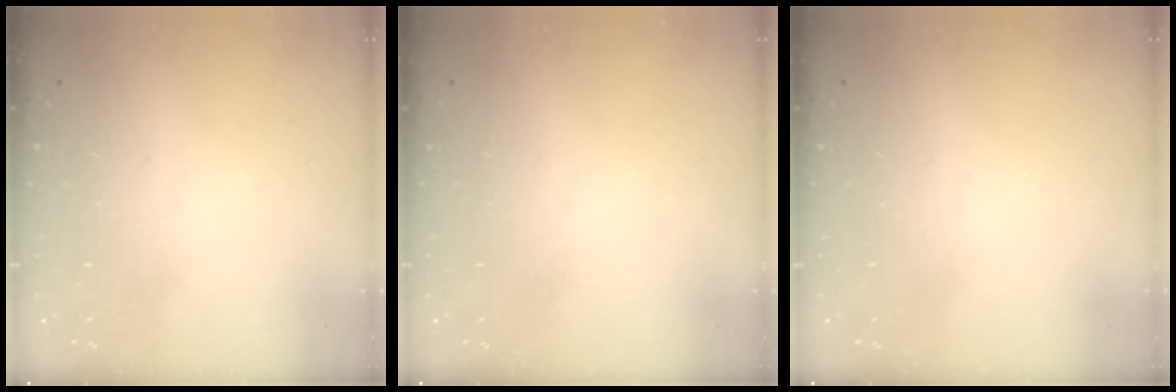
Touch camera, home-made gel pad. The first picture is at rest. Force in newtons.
{"total": 0.0}
{"total": 0.0}